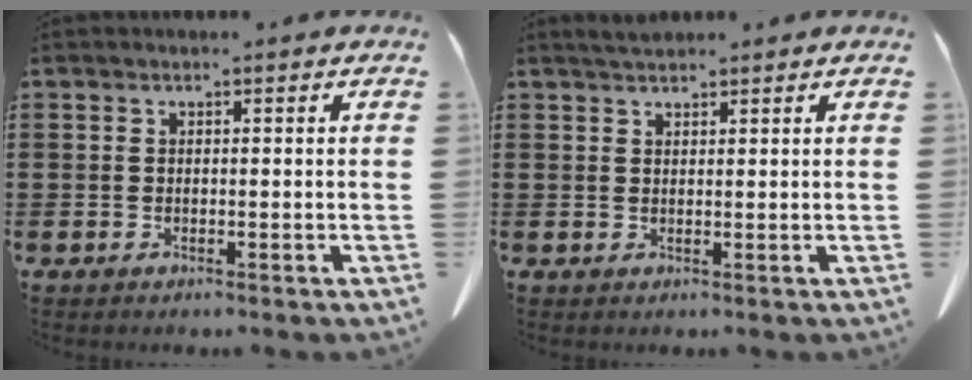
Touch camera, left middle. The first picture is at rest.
{"total": 1.8, "force": [1.7, 0.4, 0.5], "torque": [-0.013, 0.002, 0.033]}